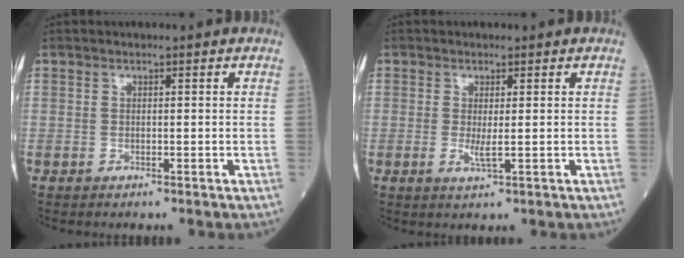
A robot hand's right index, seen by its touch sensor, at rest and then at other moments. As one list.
[{"total": 2.0, "force": [-0.1, 0.2, 2.0], "torque": [-0.042, -0.006, 0.000]}]